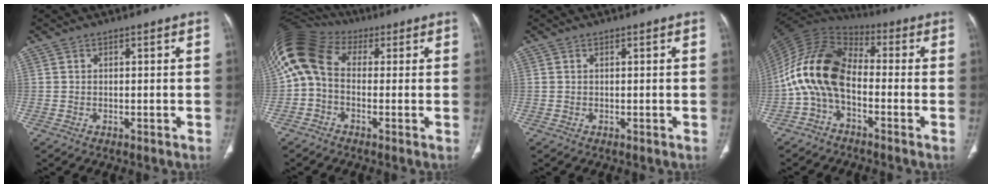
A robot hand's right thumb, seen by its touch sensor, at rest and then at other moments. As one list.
[{"total": 14.4, "force": [1.7, 10.5, 9.7], "torque": [-0.207, 0.049, 0.022]}, {"total": 0.0}, {"total": 13.9, "force": [-2.6, 8.0, 11.1], "torque": [-0.215, 0.057, -0.064]}]